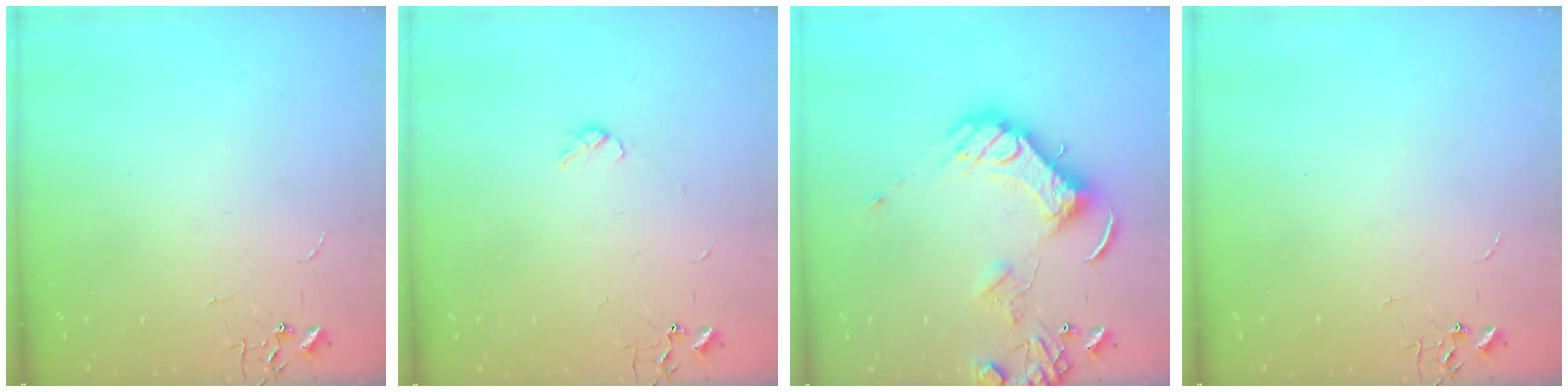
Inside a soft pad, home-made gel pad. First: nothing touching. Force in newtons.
{"total": 3.6, "press": 3.5, "slide": 0.6}
{"total": 15.3, "press": 15.2, "slide": 2.3}
{"total": 0.0}